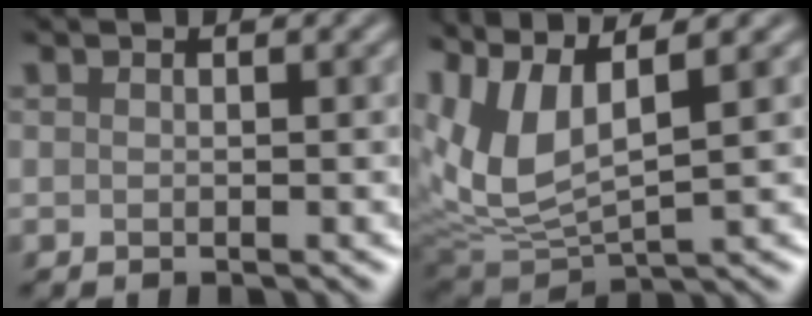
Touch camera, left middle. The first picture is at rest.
{"total": 7.9, "force": [2.8, 3.4, 6.6], "torque": [-0.168, 0.003, 0.057]}